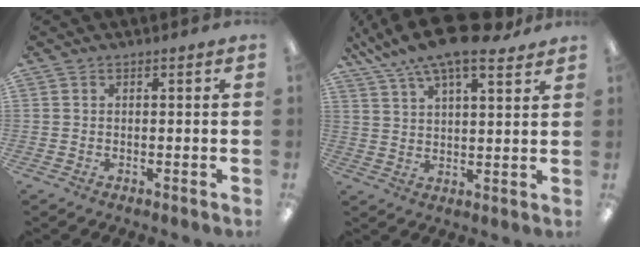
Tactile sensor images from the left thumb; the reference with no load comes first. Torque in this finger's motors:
{"motor_torque": [1.49, -0.61, 1.44, -1.33, 0.14]}